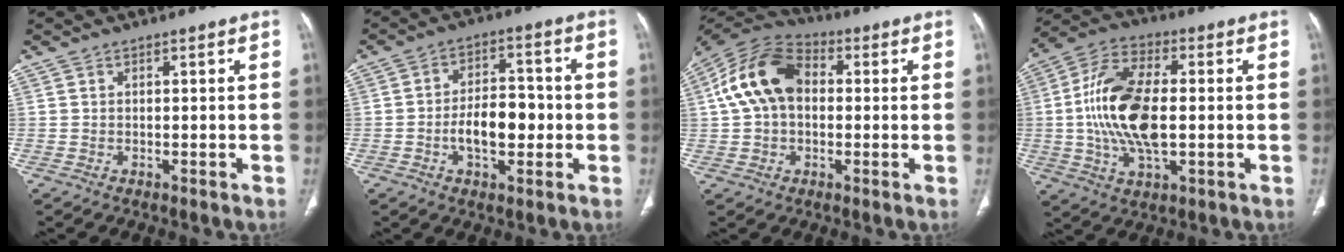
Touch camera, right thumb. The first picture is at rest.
{"total": 9.6, "force": [-1.8, 5.4, 7.7], "torque": [-0.110, 0.025, -0.031]}
{"total": 14.2, "force": [1.6, 9.9, 10.1], "torque": [-0.181, 0.033, 0.016]}
{"total": 16.9, "force": [-0.3, 8.3, 14.7], "torque": [-0.294, 0.012, -0.007]}